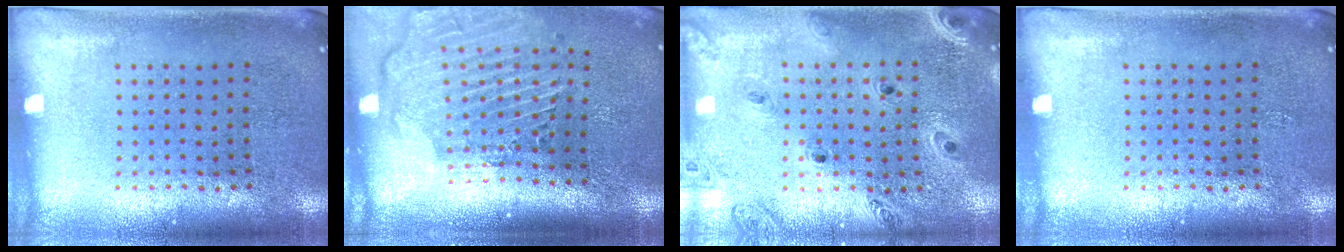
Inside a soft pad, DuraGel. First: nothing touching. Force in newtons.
{"total": 2.9, "press": 2.3, "slide": 1.8}
{"total": 1.3, "press": 1.3, "slide": 0.2}
{"total": 0.0}